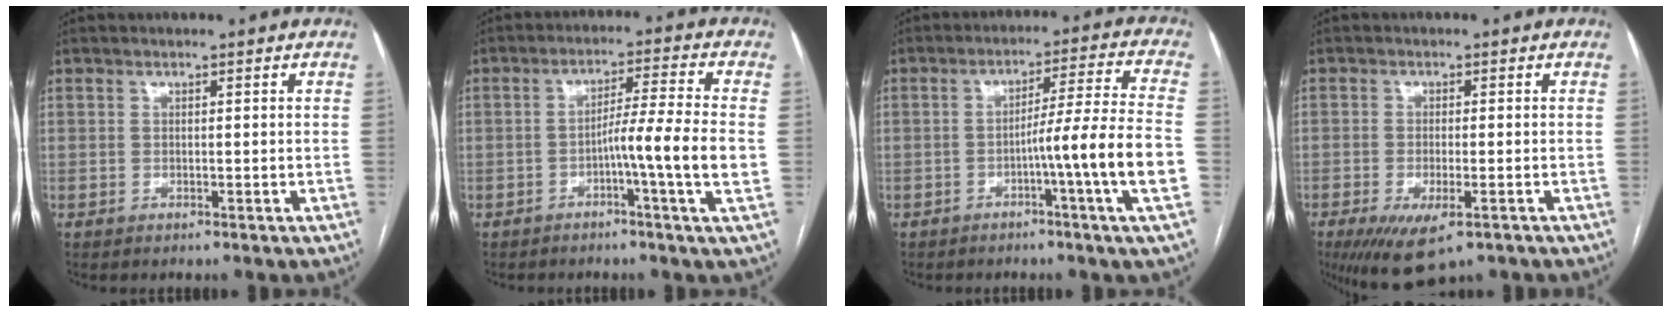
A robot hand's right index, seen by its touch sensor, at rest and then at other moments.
{"total": 8.6, "force": [-1.9, -1.5, 8.3], "torque": [-0.134, 0.002, -0.035]}
{"total": 11.3, "force": [-3.4, -2.2, 10.5], "torque": [-0.159, 0.001, -0.056]}
{"total": 8.2, "force": [-4.8, 2.5, 6.2], "torque": [-0.104, -0.020, -0.074]}